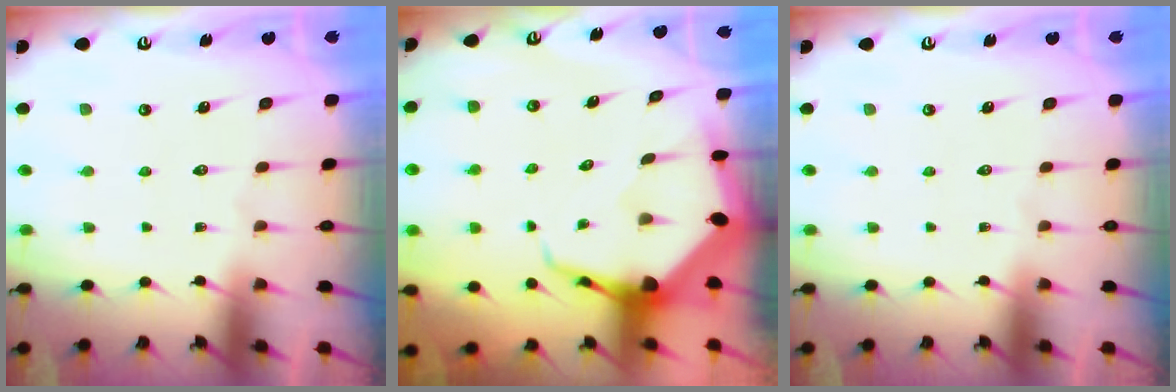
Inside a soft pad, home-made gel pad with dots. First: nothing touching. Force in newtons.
{"total": 7.8, "press": 7.8, "slide": 0.8}
{"total": 0.0}